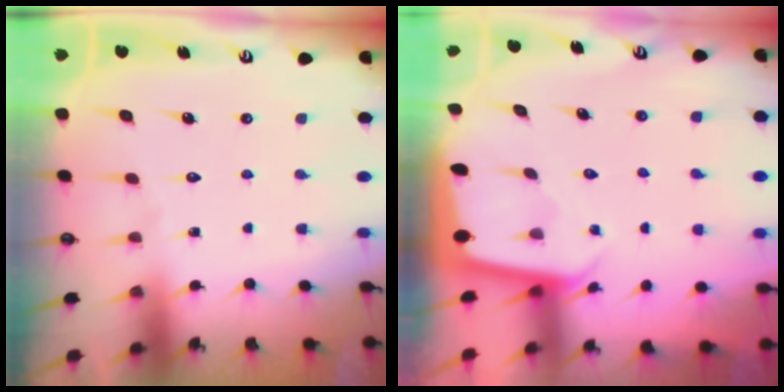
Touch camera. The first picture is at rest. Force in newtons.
{"total": 2.0, "press": 2.0, "slide": 0.1}